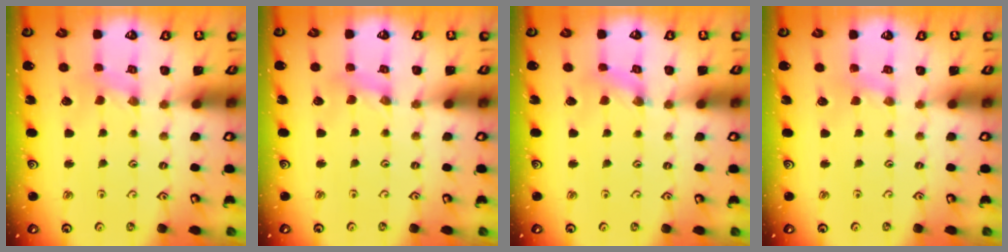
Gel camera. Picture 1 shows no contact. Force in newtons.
{"total": 1.3, "press": 1.3, "slide": 0.3}
{"total": 1.3, "press": 1.3, "slide": 0.3}
{"total": 1.8, "press": 1.8, "slide": 0.3}